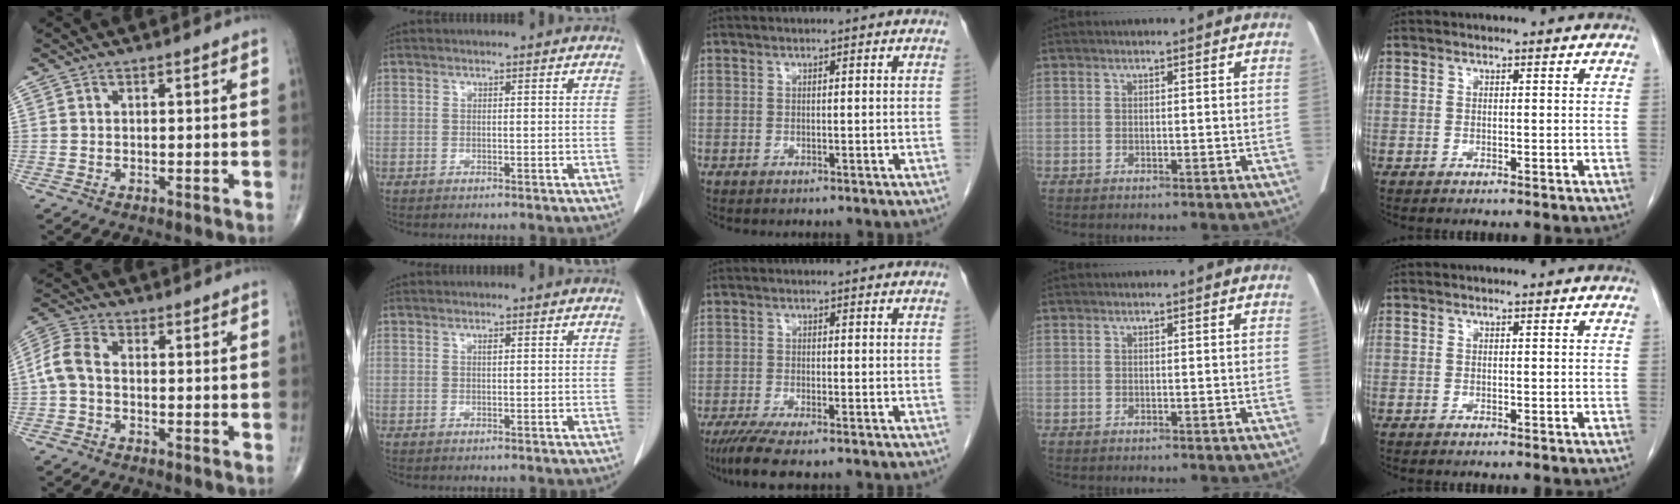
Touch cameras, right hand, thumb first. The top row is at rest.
{"thumb": {"total": 5.9, "force": [-0.7, 3.7, 4.5], "torque": [-0.098, 0.017, -0.026]}, "index": {"total": 0.6, "force": [0.3, 0.2, 0.5], "torque": [-0.008, -0.001, 0.003]}, "middle": {"total": 6.2, "force": [-4.7, 0.7, 4.0], "torque": [-0.067, -0.015, -0.076]}}